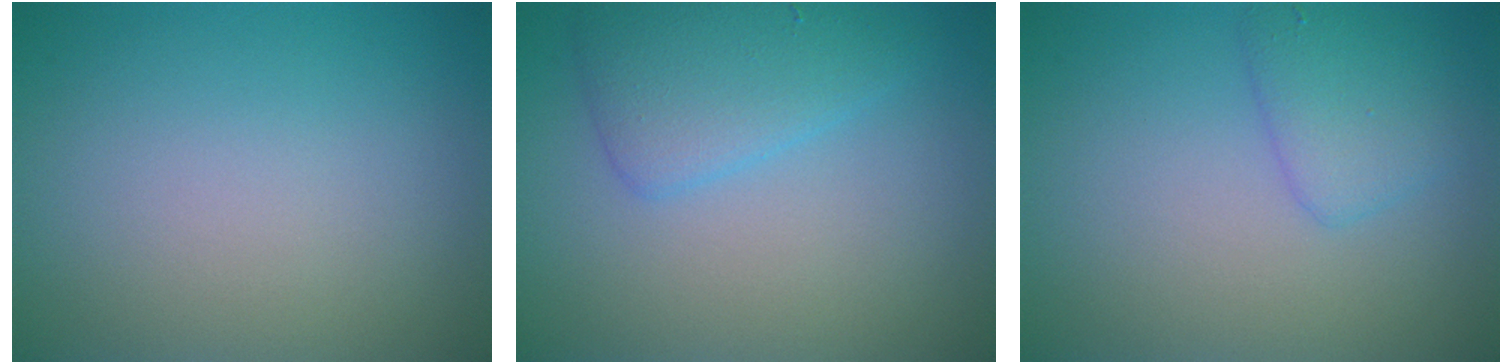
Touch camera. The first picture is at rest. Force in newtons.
{"total": 3.4, "press": 3.4, "slide": 0.0}
{"total": 2.4, "press": 2.4, "slide": 0.1}